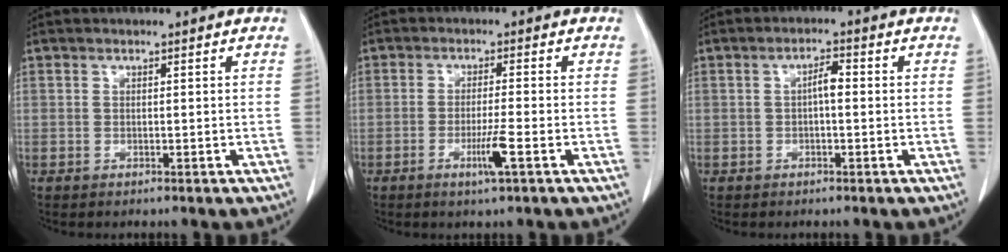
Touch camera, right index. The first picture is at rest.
{"total": 4.2, "force": [-1.8, -0.4, 3.8], "torque": [-0.073, -0.010, -0.035]}
{"total": 2.5, "force": [-0.1, 0.7, 2.4], "torque": [-0.040, 0.007, -0.002]}